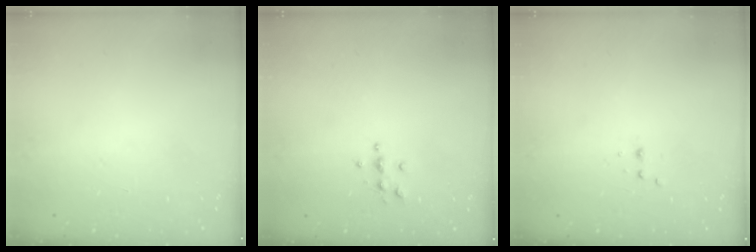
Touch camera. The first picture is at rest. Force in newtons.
{"total": 3.9, "press": 3.8, "slide": 0.4}
{"total": 2.5, "press": 2.4, "slide": 0.5}